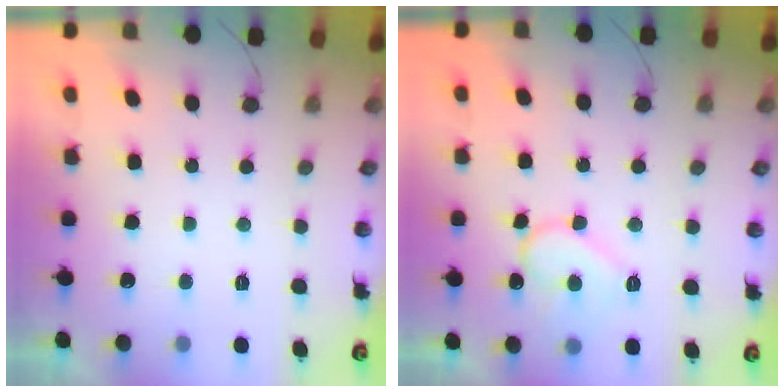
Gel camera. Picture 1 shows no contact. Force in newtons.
{"total": 10.6, "press": 10.6, "slide": 1.1}